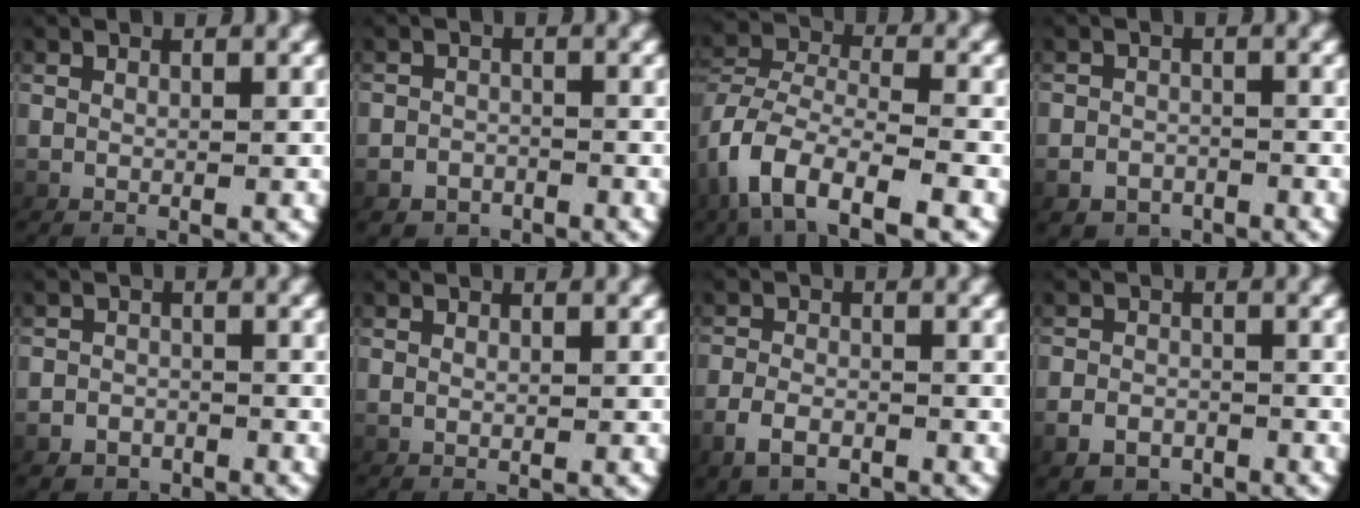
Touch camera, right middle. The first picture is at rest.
{"total": 2.9, "force": [-2.3, 1.9, 0.0], "torque": [0.005, -0.008, -0.038]}
{"total": 4.9, "force": [-2.8, 1.9, 3.6], "torque": [-0.083, -0.014, -0.040]}
{"total": 3.6, "force": [-2.7, 2.4, 0.3], "torque": [0.003, -0.010, -0.044]}
{"total": 2.5, "force": [-1.9, 1.6, -0.1], "torque": [0.004, -0.007, -0.032]}
{"total": 0.0}
{"total": 2.5, "force": [-1.8, 1.1, 1.3], "torque": [-0.027, -0.004, -0.026]}
{"total": 3.1, "force": [-2.2, 2.1, 0.5], "torque": [-0.005, -0.009, -0.035]}